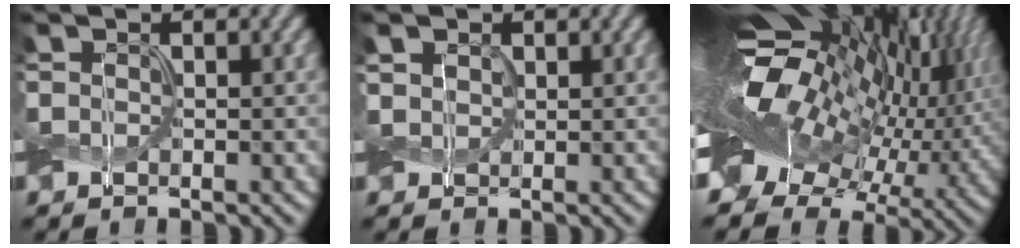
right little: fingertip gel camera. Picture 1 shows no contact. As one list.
[{"total": 1.5, "force": [0.6, 1.2, 0.6], "torque": [-0.023, -0.002, 0.008]}, {"total": 18.7, "force": [1.2, 10.2, 15.6], "torque": [-0.262, -0.003, 0.020]}]